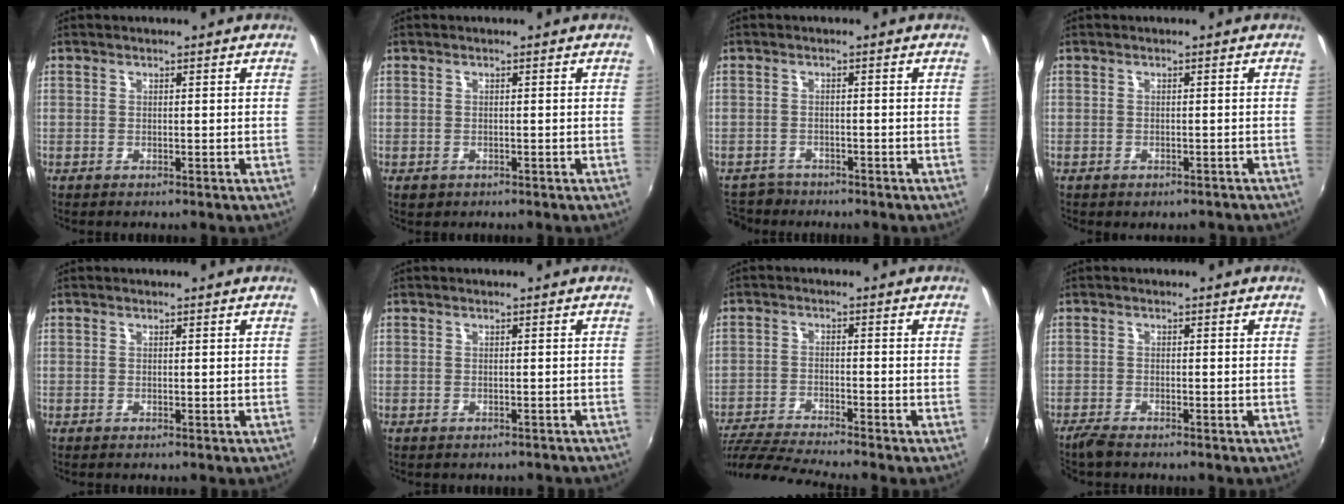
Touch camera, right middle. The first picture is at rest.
{"total": 1.9, "force": [-0.8, 1.5, 0.8], "torque": [-0.018, -0.006, -0.010]}
{"total": 4.9, "force": [-4.1, 2.6, 0.7], "torque": [-0.031, -0.001, -0.072]}
{"total": 2.6, "force": [-2.0, 1.3, 1.0], "torque": [-0.021, -0.012, -0.024]}
{"total": 0.0}
{"total": 2.3, "force": [-2.0, 1.0, 0.6], "torque": [-0.012, -0.008, -0.023]}
{"total": 10.7, "force": [-9.8, -0.7, 4.2], "torque": [-0.109, -0.025, -0.181]}
{"total": 2.8, "force": [-2.5, 0.3, 1.2], "torque": [-0.034, -0.011, -0.051]}